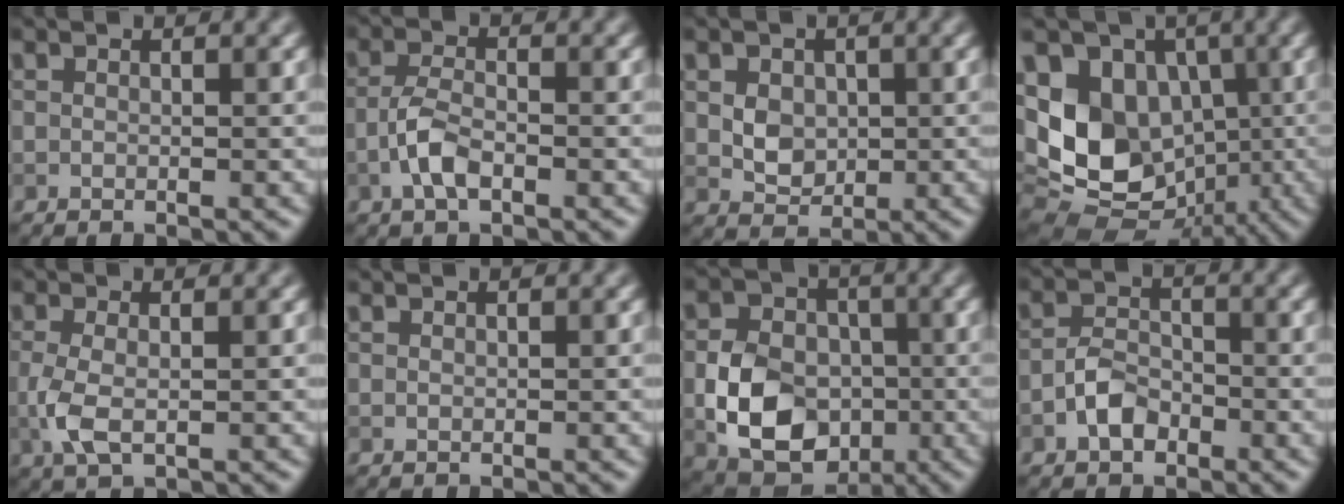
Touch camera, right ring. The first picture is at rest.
{"total": 3.0, "force": [-1.4, 1.2, 2.4], "torque": [-0.050, 0.004, -0.035]}
{"total": 3.0, "force": [0.4, 2.3, 1.8], "torque": [-0.031, 0.000, 0.007]}
{"total": 11.3, "force": [-1.0, 8.7, 7.1], "torque": [-0.135, -0.005, -0.032]}
{"total": 3.1, "force": [-0.4, 1.4, 2.7], "torque": [-0.067, -0.007, -0.007]}
{"total": 0.0}
{"total": 8.5, "force": [-1.9, 6.4, 5.2], "torque": [-0.102, -0.005, -0.044]}
{"total": 3.0, "force": [-1.6, 1.9, 1.6], "torque": [-0.027, 0.009, -0.034]}